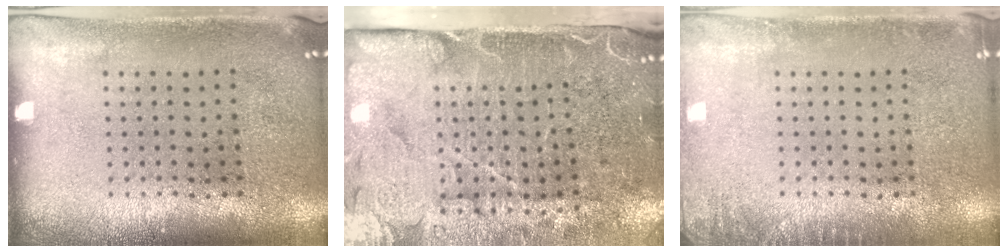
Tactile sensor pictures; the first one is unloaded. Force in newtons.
{"total": 4.9, "press": 4.1, "slide": 2.8}
{"total": 1.4, "press": 1.3, "slide": 0.2}